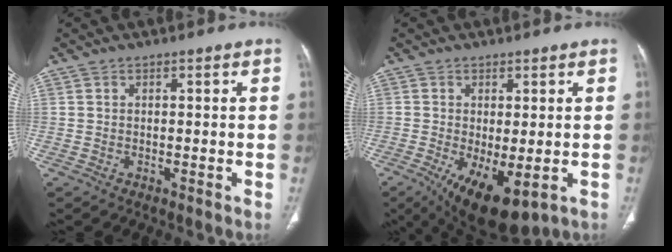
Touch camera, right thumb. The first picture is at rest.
{"total": 11.1, "force": [-3.9, 4.7, 9.2], "torque": [-0.146, -0.020, -0.046]}